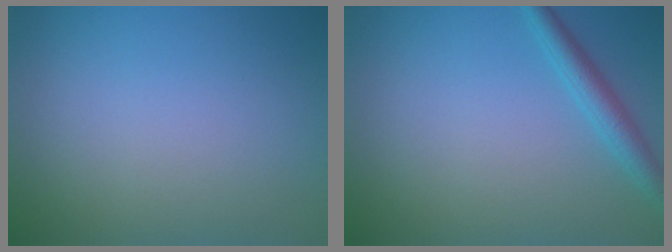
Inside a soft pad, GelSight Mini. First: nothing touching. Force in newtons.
{"total": 2.5, "press": 2.5, "slide": 0.1}